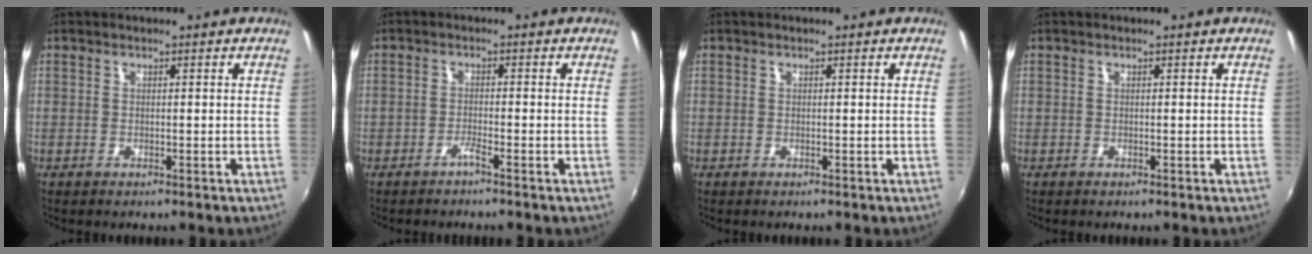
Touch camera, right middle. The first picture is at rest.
{"total": 1.2, "force": [-1.1, -0.1, 0.4], "torque": [-0.013, 0.000, -0.024]}
{"total": 0.0}
{"total": 0.0}